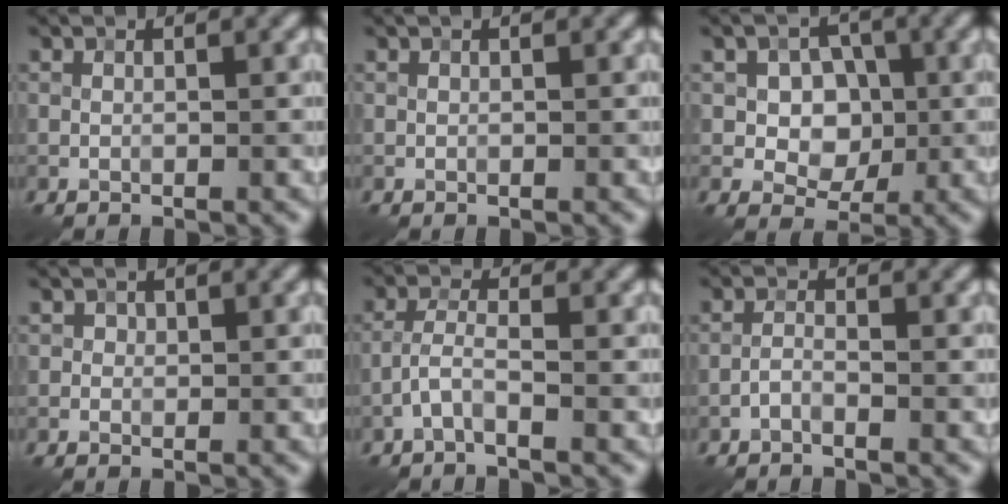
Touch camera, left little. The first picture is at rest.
{"total": 0.0}
{"total": 5.7, "force": [0.5, 4.5, 3.5], "torque": [-0.041, 0.008, -0.011]}
{"total": 0.6, "force": [0.1, 0.6, 0.2], "torque": [0.001, -0.001, -0.001]}
{"total": 2.1, "force": [-1.2, 0.3, 1.6], "torque": [-0.036, 0.009, -0.031]}
{"total": 1.0, "force": [-0.8, 0.1, 0.6], "torque": [-0.013, 0.004, -0.018]}